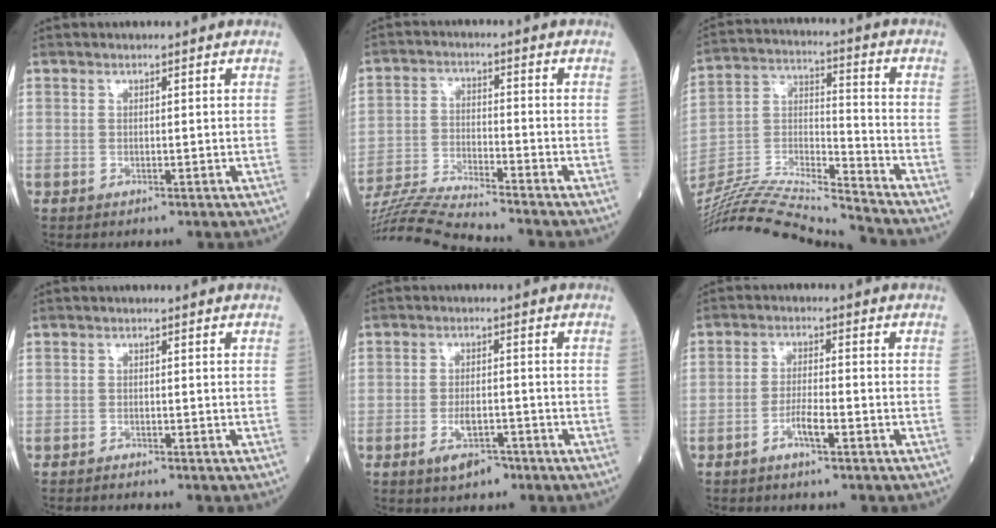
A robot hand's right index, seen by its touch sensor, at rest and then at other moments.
{"total": 11.2, "force": [-10.7, -1.4, 2.8], "torque": [-0.042, -0.010, -0.193]}
{"total": 21.3, "force": [-20.3, -0.9, 6.3], "torque": [-0.132, -0.002, -0.350]}
{"total": 1.0, "force": [-1.0, -0.1, 0.0], "torque": [0.001, 0.000, -0.016]}
{"total": 4.0, "force": [-2.5, 1.7, 2.7], "torque": [-0.053, 0.001, -0.036]}
{"total": 3.3, "force": [-1.9, 0.4, 2.7], "torque": [-0.049, 0.003, -0.038]}